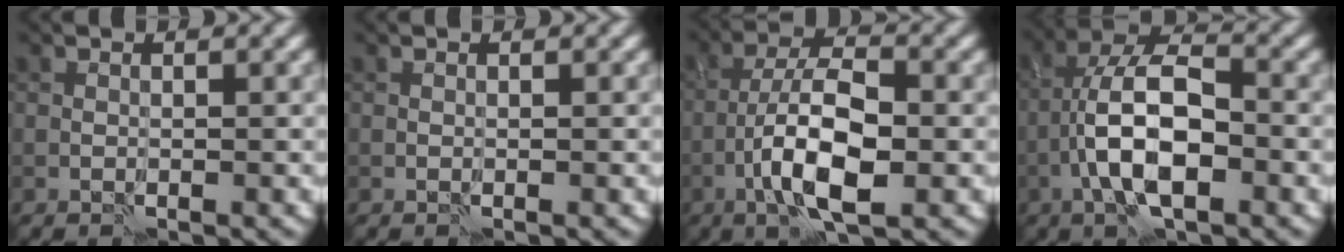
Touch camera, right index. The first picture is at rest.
{"total": 0.0}
{"total": 7.4, "force": [-2.5, 2.7, 6.4], "torque": [-0.116, 0.009, -0.049]}
{"total": 7.6, "force": [-2.2, 3.2, 6.5], "torque": [-0.120, 0.016, -0.044]}